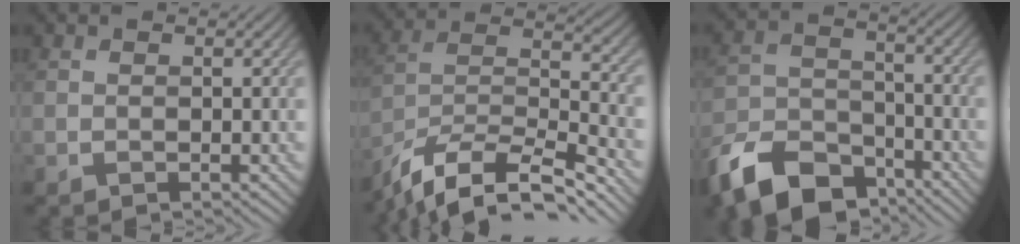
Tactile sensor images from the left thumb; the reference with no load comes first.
{"total": 14.3, "force": [-12.0, 3.3, 7.1], "torque": [-0.141, 0.003, -0.209]}
{"total": 12.5, "force": [-9.2, 6.1, 5.9], "torque": [-0.131, -0.019, -0.175]}